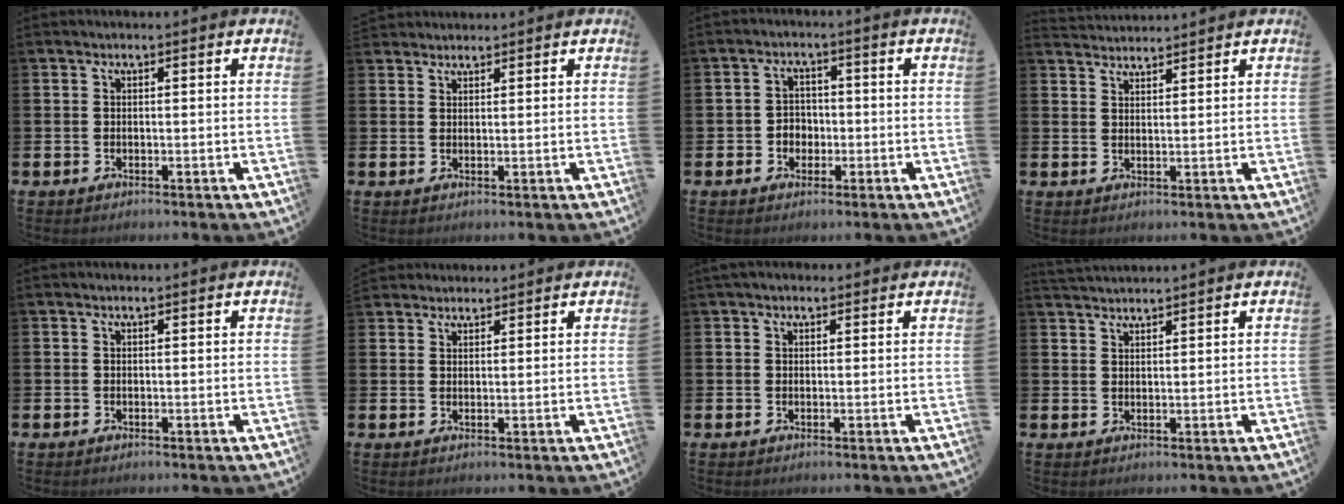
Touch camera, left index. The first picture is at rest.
{"total": 1.9, "force": [1.8, 0.4, -0.2], "torque": [0.007, -0.006, 0.034]}
{"total": 2.7, "force": [-0.8, 2.4, 0.9], "torque": [-0.017, 0.005, -0.022]}
{"total": 0.9, "force": [0.9, 0.0, -0.1], "torque": [0.001, 0.001, 0.018]}
{"total": 0.0}
{"total": 2.4, "force": [2.3, 0.7, -0.3], "torque": [-0.002, -0.006, 0.044]}
{"total": 1.3, "force": [1.1, 0.7, 0.4], "torque": [0.006, 0.001, 0.017]}
{"total": 2.1, "force": [2.1, 0.1, 0.0], "torque": [-0.005, -0.008, 0.040]}